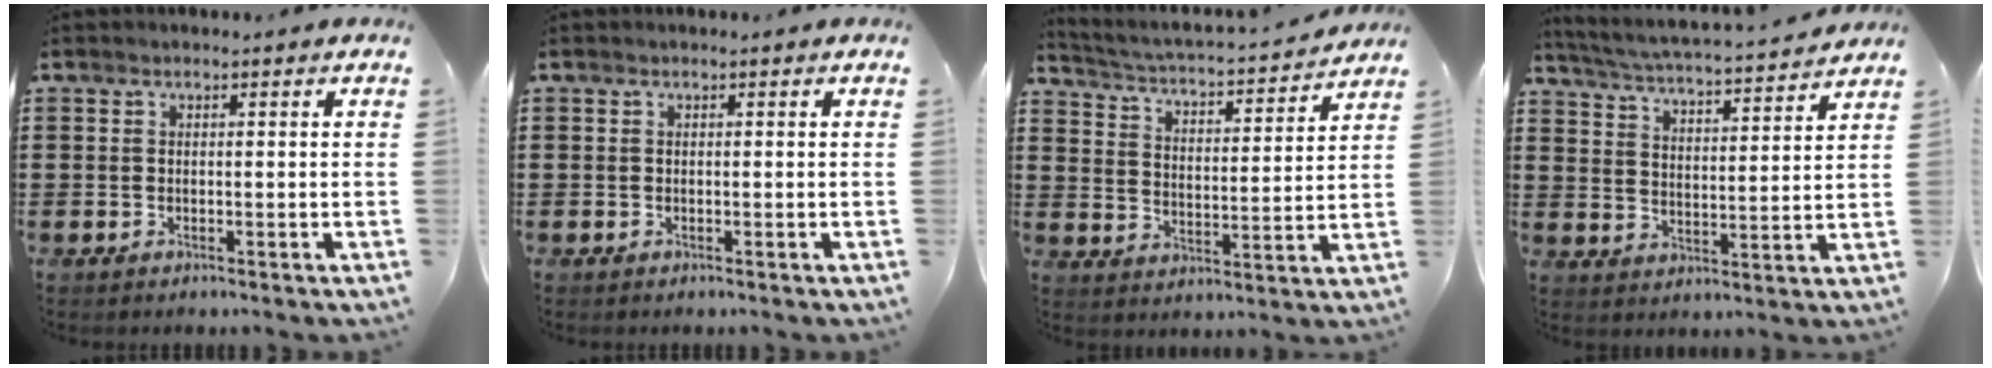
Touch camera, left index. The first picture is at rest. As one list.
[{"total": 0.0}, {"total": 2.5, "force": [2.4, -0.1, 0.7], "torque": [-0.033, -0.029, 0.029]}, {"total": 3.9, "force": [3.7, -0.3, 1.2], "torque": [-0.043, -0.032, 0.055]}]